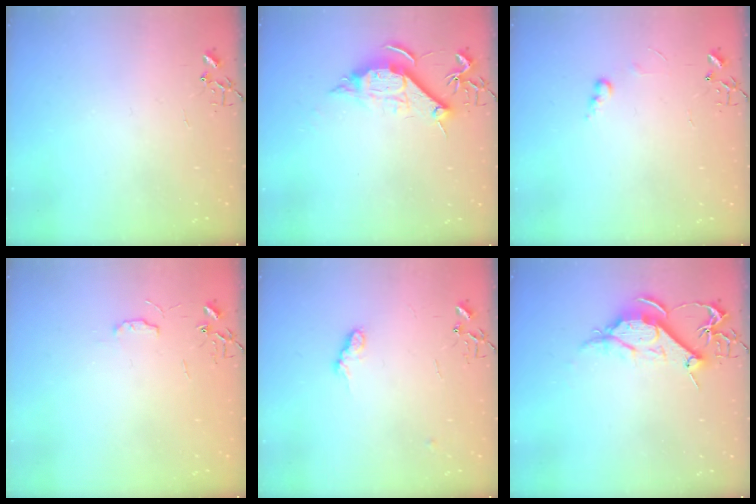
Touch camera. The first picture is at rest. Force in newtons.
{"total": 10.5, "press": 10.5, "slide": 0.4}
{"total": 5.5, "press": 5.5, "slide": 0.7}
{"total": 4.9, "press": 4.9, "slide": 0.7}
{"total": 8.0, "press": 7.9, "slide": 1.1}
{"total": 12.0, "press": 12.0, "slide": 1.0}